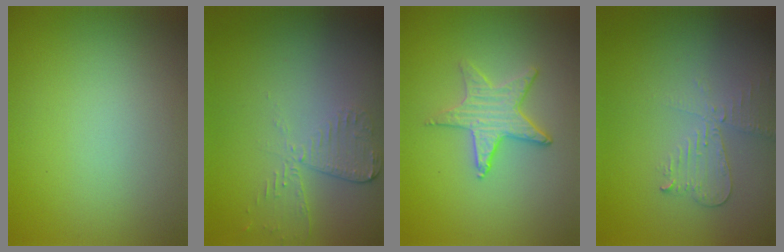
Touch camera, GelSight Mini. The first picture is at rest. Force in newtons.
{"total": 2.6, "press": 2.3, "slide": 1.2}
{"total": 3.1, "press": 2.9, "slide": 1.1}
{"total": 2.4, "press": 2.4, "slide": 0.5}